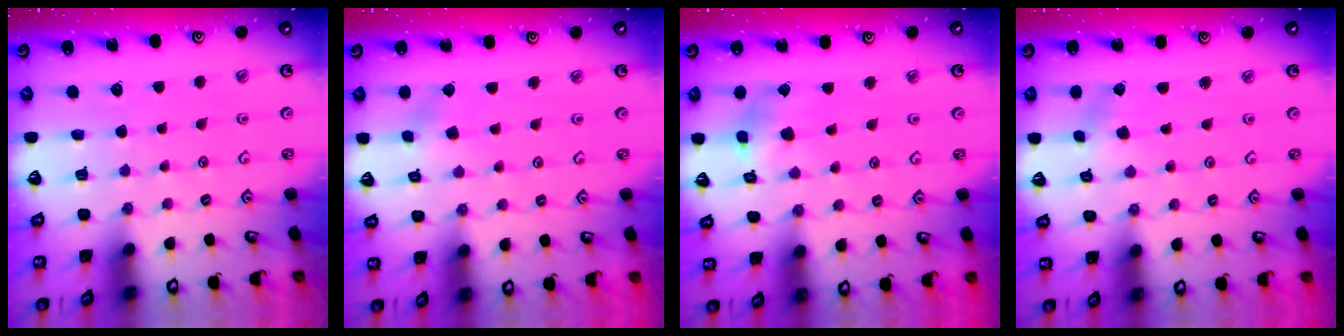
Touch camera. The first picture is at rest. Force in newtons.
{"total": 2.2, "press": 2.2, "slide": 0.1}
{"total": 5.7, "press": 5.7, "slide": 0.6}
{"total": 0.6, "press": 0.6, "slide": 0.1}